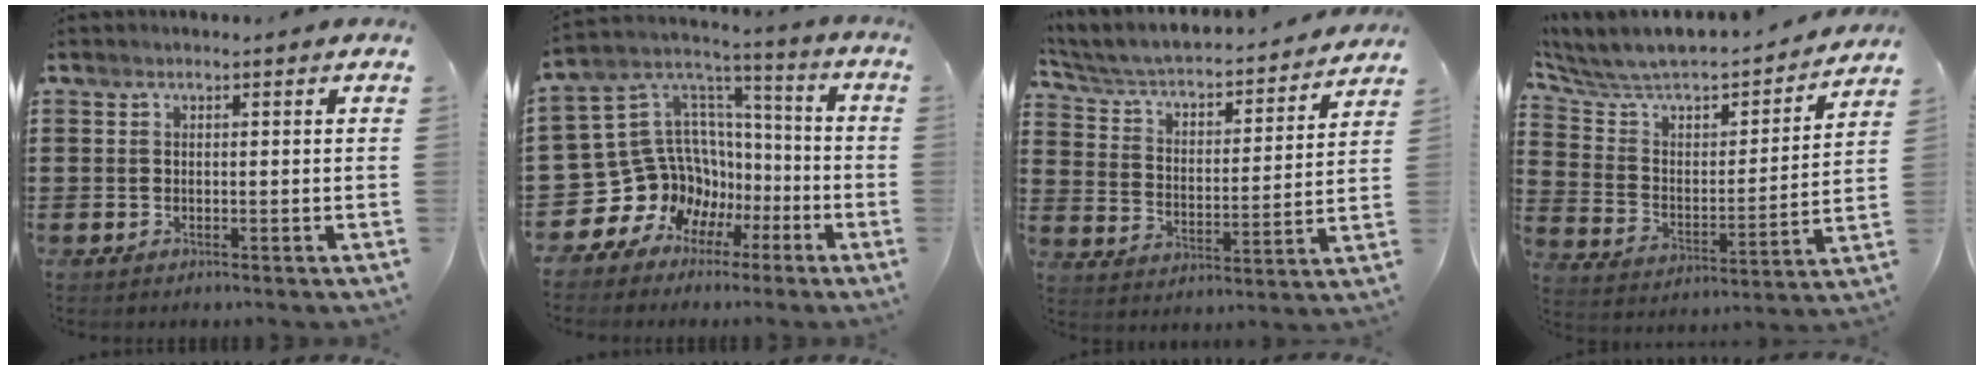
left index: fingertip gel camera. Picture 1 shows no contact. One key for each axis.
{"total": 13.4, "fx": -4.7, "fy": 12.1, "fz": 3.5, "tx": -0.130, "ty": -0.023, "tz": -0.051}
{"total": 3.7, "fx": 3.2, "fy": 1.0, "fz": 1.6, "tx": -0.049, "ty": -0.032, "tz": 0.045}
{"total": 6.1, "fx": 5.3, "fy": 2.4, "fz": 1.8, "tx": -0.068, "ty": -0.045, "tz": 0.085}